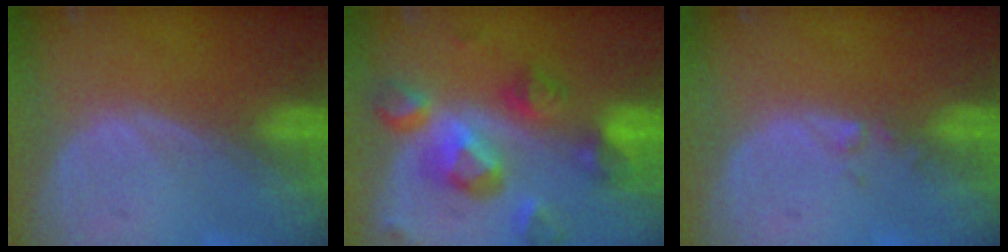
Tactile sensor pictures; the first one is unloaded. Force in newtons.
{"total": 10.4, "press": 9.3, "slide": 4.7}
{"total": 1.0, "press": 0.9, "slide": 0.5}